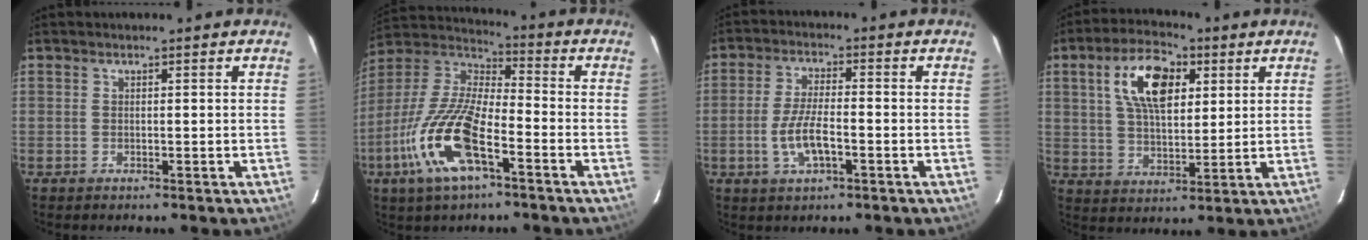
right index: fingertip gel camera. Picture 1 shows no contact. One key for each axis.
{"total": 17.9, "fx": -8.2, "fy": 5.9, "fz": 14.8, "tx": -0.311, "ty": -0.021, "tz": -0.169}
{"total": 7.4, "fx": -2.6, "fy": 2.4, "fz": 6.5, "tx": -0.134, "ty": -0.002, "tz": -0.048}
{"total": 12.4, "fx": 4.6, "fy": 6.2, "fz": 9.6, "tx": -0.175, "ty": 0.026, "tz": 0.082}